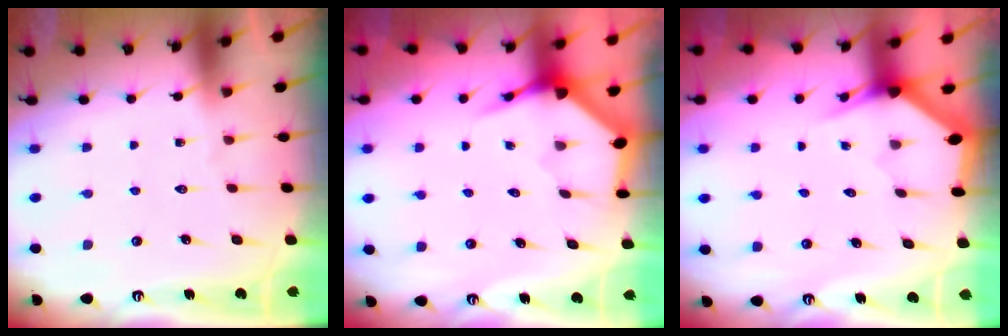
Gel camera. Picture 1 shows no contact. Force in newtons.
{"total": 3.9, "press": 3.9, "slide": 0.5}
{"total": 3.0, "press": 3.0, "slide": 0.1}